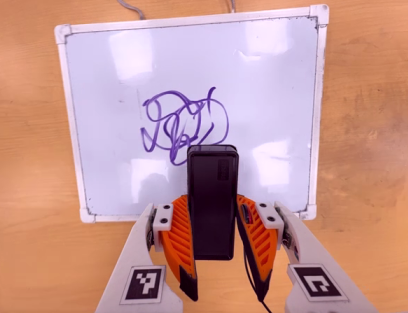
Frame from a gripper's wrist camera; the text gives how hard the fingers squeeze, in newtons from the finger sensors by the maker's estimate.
{"total": 4.3, "left": 2.9, "right": 5.6}